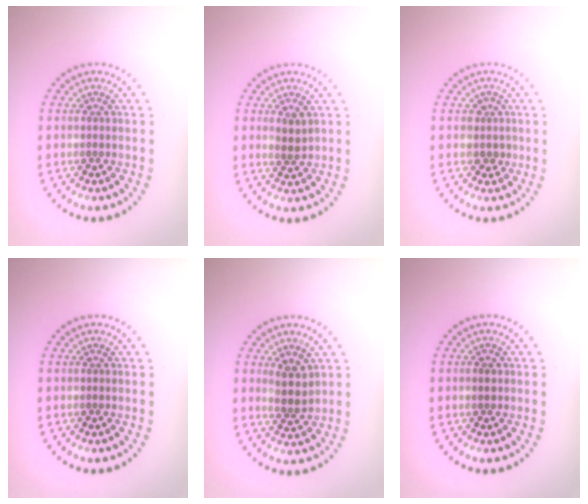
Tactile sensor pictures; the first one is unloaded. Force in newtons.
{"total": 1.1, "press": 0.9, "slide": 0.6}
{"total": 1.4, "press": 1.2, "slide": 0.8}
{"total": 0.0}
{"total": 2.3, "press": 2.0, "slide": 1.2}
{"total": 0.8, "press": 0.8, "slide": 0.3}